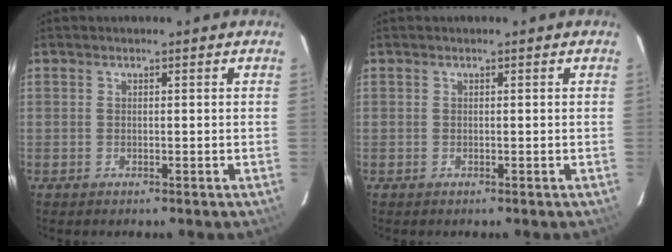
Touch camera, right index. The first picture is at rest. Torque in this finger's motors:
{"motor_torque": [-0.02, -0.02, 0.00, 0.00]}